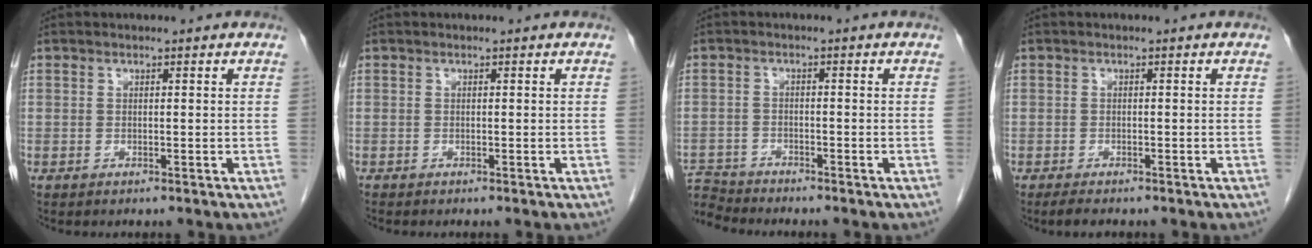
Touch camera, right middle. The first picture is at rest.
{"total": 0.0}
{"total": 5.4, "force": [-5.4, 0.1, -0.6], "torque": [0.010, -0.002, -0.103]}
{"total": 1.7, "force": [-1.4, 0.4, 0.9], "torque": [-0.028, -0.008, -0.022]}